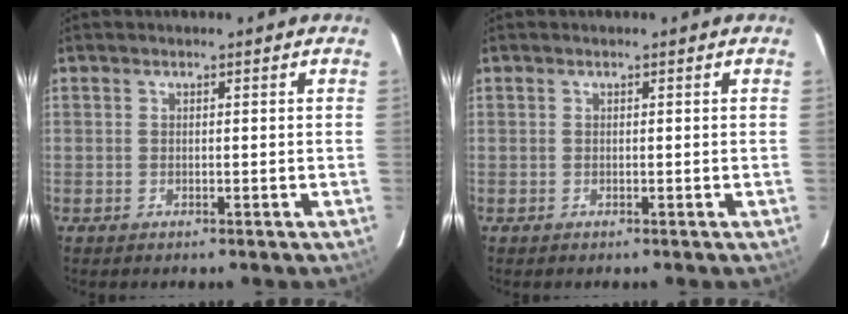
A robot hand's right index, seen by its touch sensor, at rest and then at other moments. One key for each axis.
{"total": 0.0}